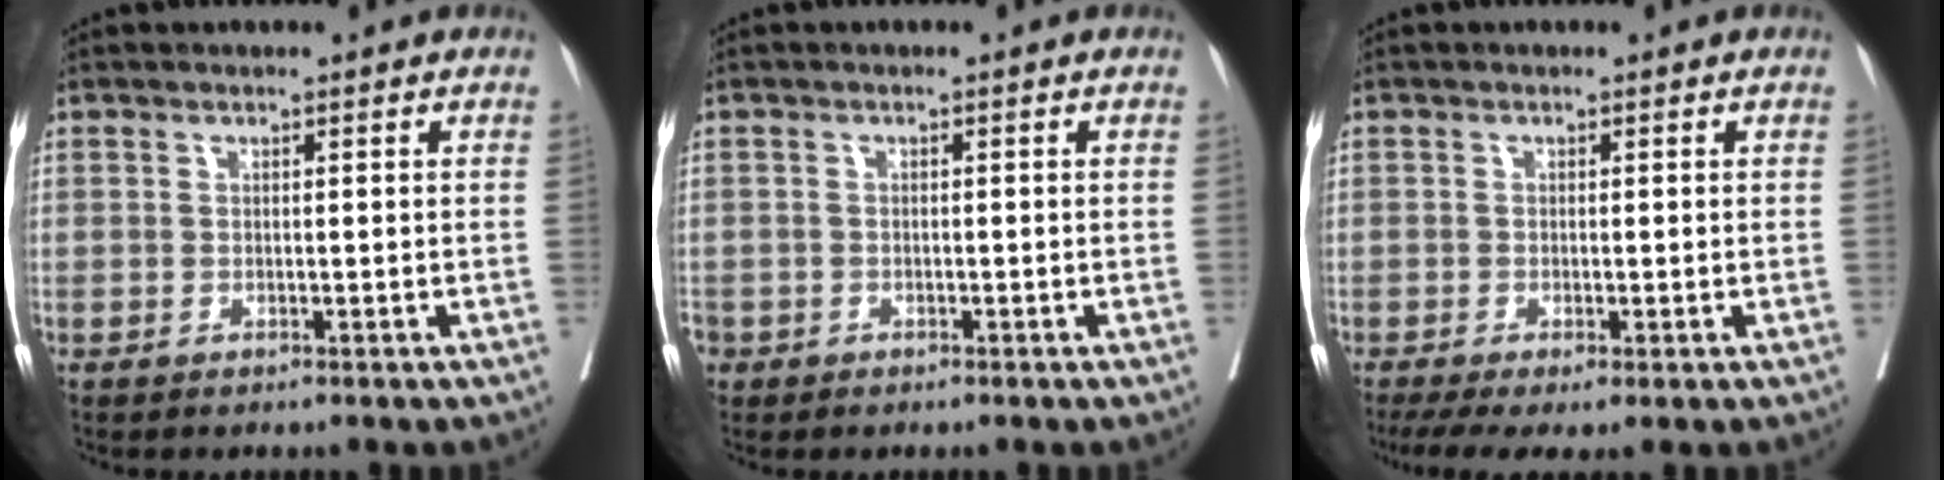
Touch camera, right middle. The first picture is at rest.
{"total": 1.9, "force": [-1.1, 1.5, 0.4], "torque": [-0.008, 0.002, -0.022]}
{"total": 5.9, "force": [-3.4, 1.8, 4.5], "torque": [-0.076, -0.019, -0.061]}